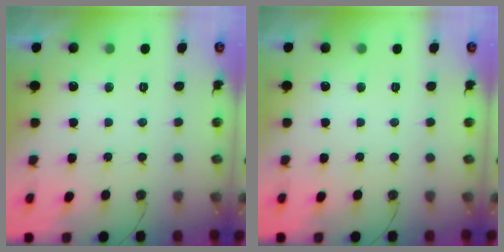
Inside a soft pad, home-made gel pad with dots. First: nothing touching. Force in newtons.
{"total": 0.0}